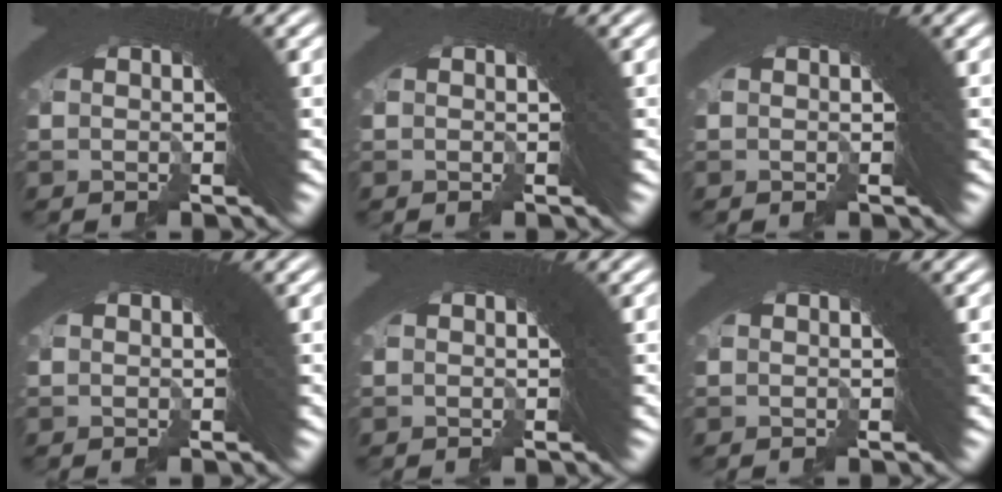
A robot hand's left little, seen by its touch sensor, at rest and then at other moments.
{"total": 0.0}
{"total": 0.0}
{"total": 0.0}
{"total": 0.0}
{"total": 0.0}